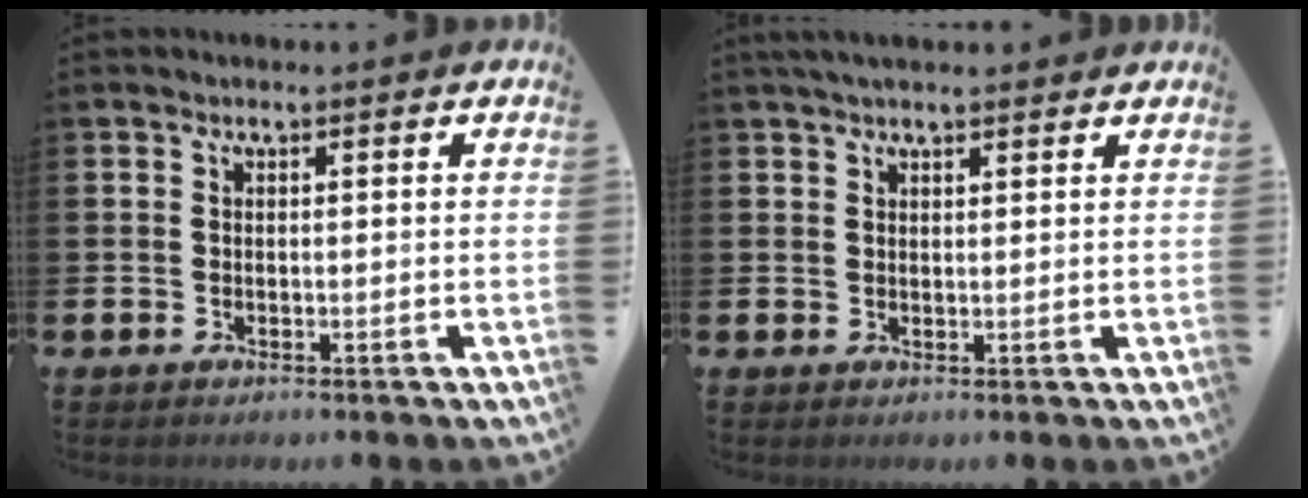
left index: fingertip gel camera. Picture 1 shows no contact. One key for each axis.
{"total": 2.3, "fx": 2.0, "fy": 0.6, "fz": 0.9, "tx": -0.018, "ty": 0.002, "tz": 0.035}